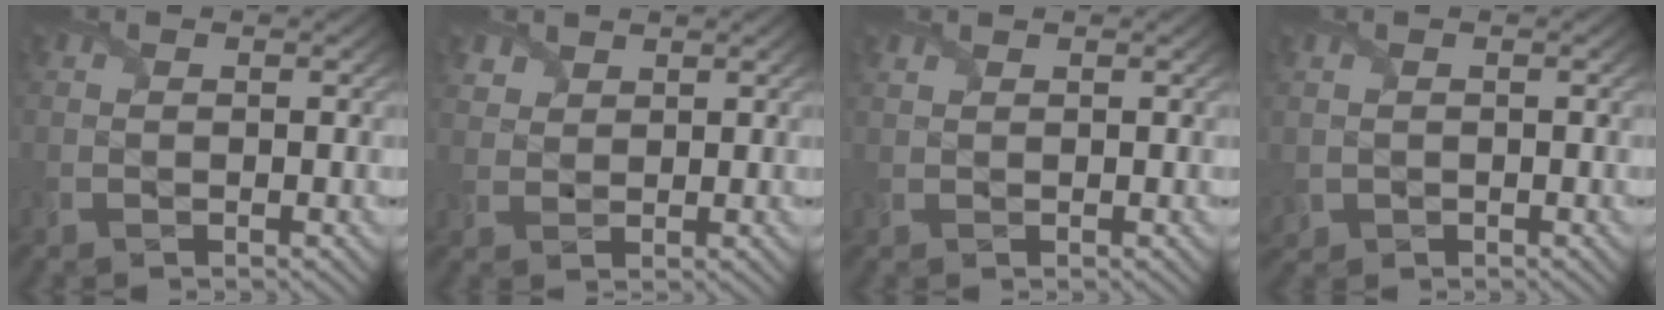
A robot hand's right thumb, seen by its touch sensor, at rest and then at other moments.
{"total": 2.4, "force": [1.8, 1.5, 0.5], "torque": [-0.020, -0.004, 0.045]}
{"total": 0.7, "force": [0.7, 0.1, 0.1], "torque": [-0.007, 0.001, 0.020]}
{"total": 1.5, "force": [0.1, 1.3, 0.6], "torque": [-0.023, -0.008, 0.005]}